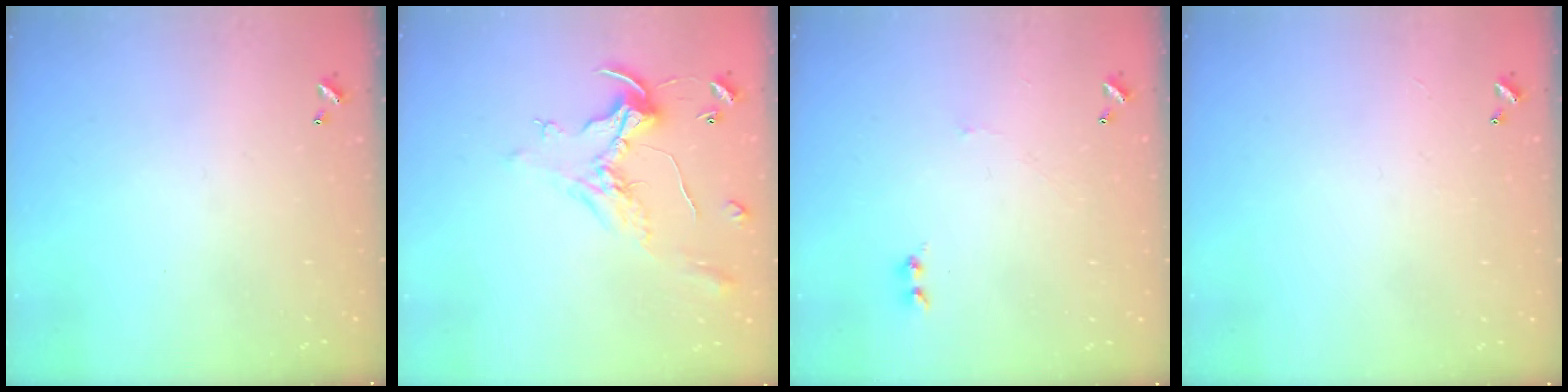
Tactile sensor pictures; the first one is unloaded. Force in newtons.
{"total": 0.8, "press": 0.5, "slide": 0.6}
{"total": 1.5, "press": 1.4, "slide": 0.6}
{"total": 1.0, "press": 0.9, "slide": 0.5}